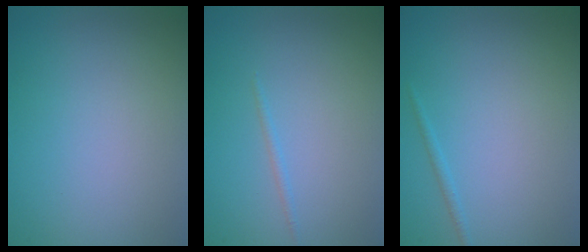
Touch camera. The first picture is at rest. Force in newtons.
{"total": 0.6, "press": 0.6, "slide": 0.1}
{"total": 0.7, "press": 0.6, "slide": 0.1}